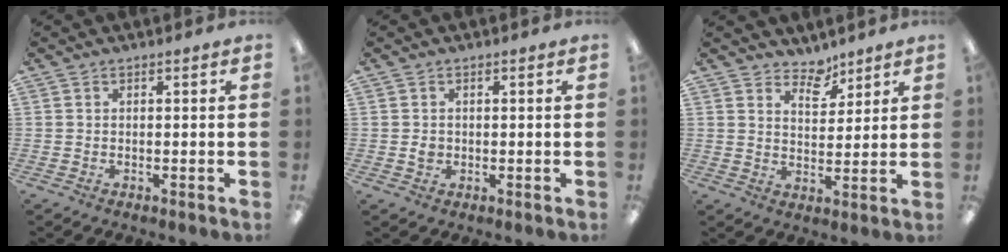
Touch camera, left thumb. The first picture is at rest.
{"total": 1.6, "force": [0.0, 1.4, 0.8], "torque": [-0.008, 0.000, -0.003]}
{"total": 5.7, "force": [5.0, 2.5, 1.1], "torque": [-0.005, -0.037, 0.088]}